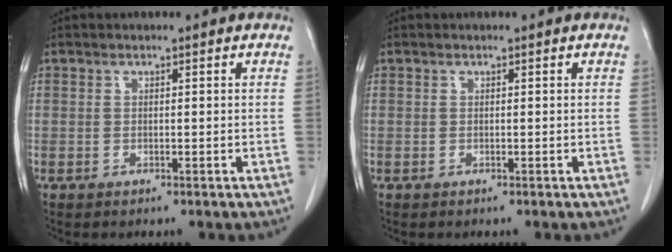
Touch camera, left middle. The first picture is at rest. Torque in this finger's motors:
{"motor_torque": [0.00, 0.00, 0.00, 0.00]}